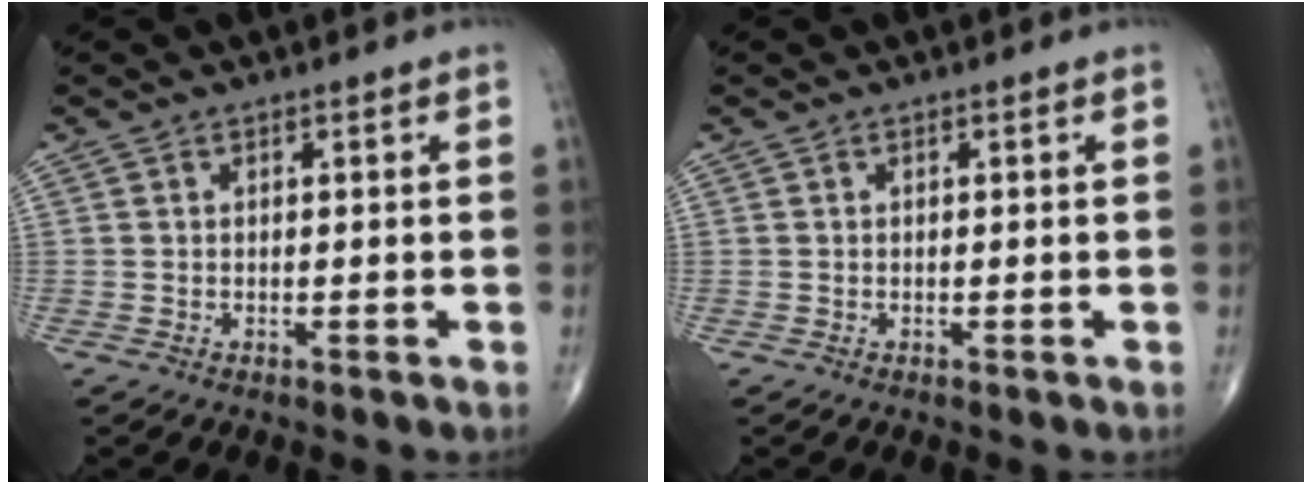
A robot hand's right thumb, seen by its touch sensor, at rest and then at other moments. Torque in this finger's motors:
{"motor_torque": [-0.32, 0.02, 0.05, 0.04, 0.00]}